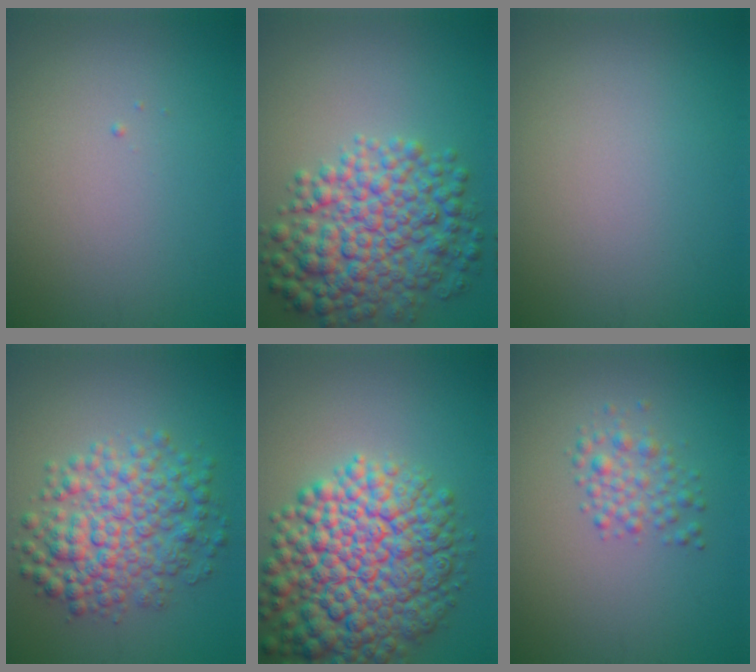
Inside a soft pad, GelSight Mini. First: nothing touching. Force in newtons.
{"total": 8.3, "press": 8.3, "slide": 0.0}
{"total": 0.0}
{"total": 6.7, "press": 6.7, "slide": 0.1}
{"total": 12.2, "press": 12.2, "slide": 0.4}
{"total": 2.2, "press": 2.2, "slide": 0.1}